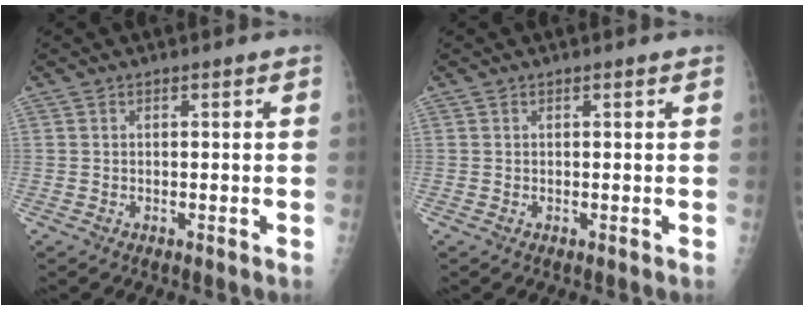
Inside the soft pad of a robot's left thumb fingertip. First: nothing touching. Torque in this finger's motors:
{"motor_torque": [0.01, -0.01, 0.00, 0.00, 0.00]}